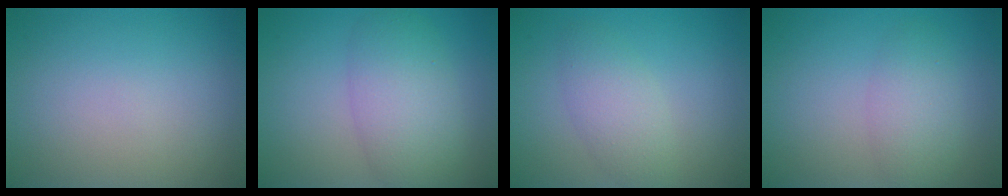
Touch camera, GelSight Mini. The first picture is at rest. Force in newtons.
{"total": 5.6, "press": 5.6, "slide": 0.1}
{"total": 2.9, "press": 2.9, "slide": 0.1}
{"total": 2.9, "press": 2.9, "slide": 0.2}